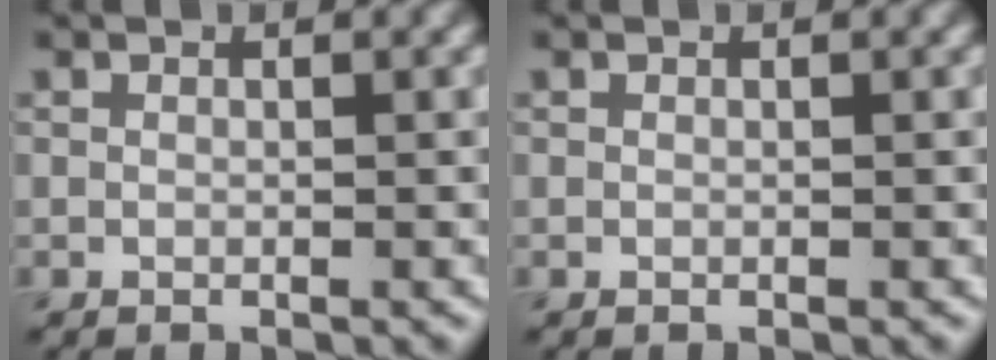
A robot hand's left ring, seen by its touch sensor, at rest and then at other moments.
{"total": 0.0}